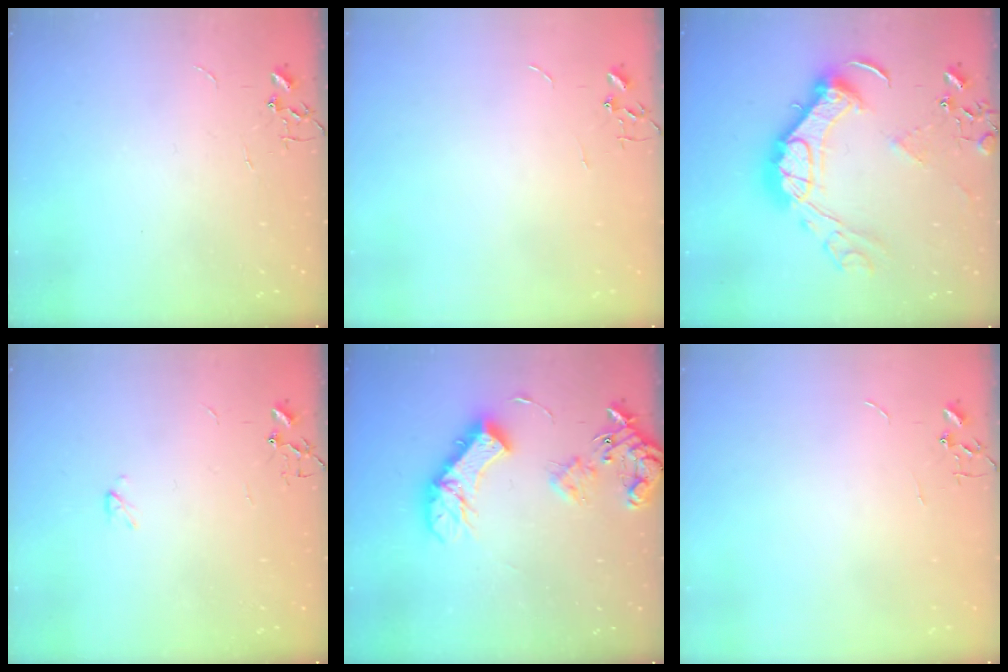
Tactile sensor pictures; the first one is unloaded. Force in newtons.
{"total": 0.0}
{"total": 18.4, "press": 18.3, "slide": 1.6}
{"total": 2.3, "press": 2.3, "slide": 0.4}
{"total": 15.8, "press": 15.7, "slide": 1.8}
{"total": 0.0}